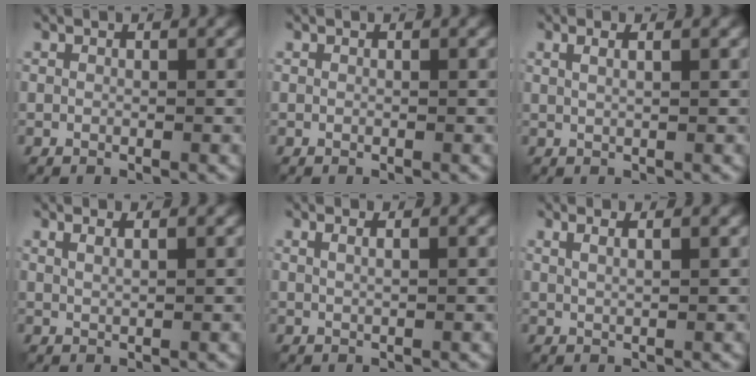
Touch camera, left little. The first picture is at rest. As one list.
[{"total": 0.0}, {"total": 2.2, "force": [1.1, 0.9, 1.7], "torque": [-0.014, 0.004, 0.000]}, {"total": 2.3, "force": [1.3, 0.9, 1.6], "torque": [-0.012, 0.003, 0.001]}, {"total": 1.8, "force": [0.9, 0.8, 1.4], "torque": [-0.009, 0.001, -0.002]}, {"total": 2.8, "force": [1.6, 1.2, 2.0], "torque": [-0.014, 0.009, 0.001]}]